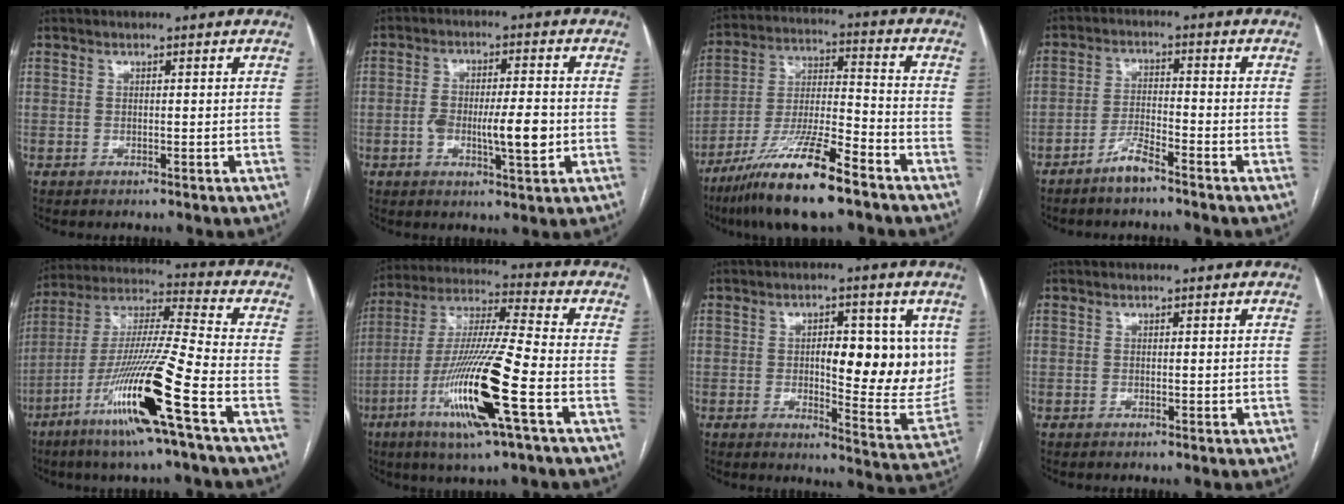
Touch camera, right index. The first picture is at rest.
{"total": 8.3, "force": [-1.5, 1.9, 7.9], "torque": [-0.136, 0.004, -0.022]}
{"total": 15.9, "force": [-10.7, 1.7, 11.6], "torque": [-0.235, -0.029, -0.195]}
{"total": 4.3, "force": [-3.4, 0.4, 2.5], "torque": [-0.050, -0.002, -0.068]}
{"total": 18.1, "force": [-8.3, -0.9, 16.1], "torque": [-0.334, -0.030, -0.161]}
{"total": 18.0, "force": [-6.6, 0.4, 16.7], "torque": [-0.341, -0.022, -0.126]}
{"total": 13.7, "force": [2.2, 4.6, 12.7], "torque": [-0.158, 0.000, 0.036]}
{"total": 0.6, "force": [0.0, 0.2, 0.6], "torque": [-0.010, -0.002, 0.002]}